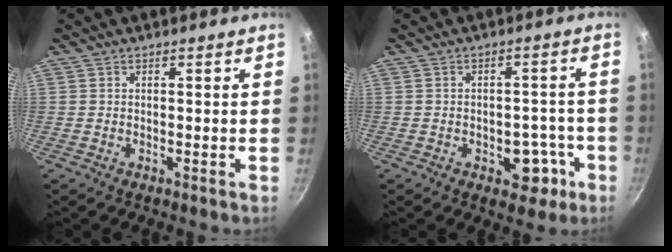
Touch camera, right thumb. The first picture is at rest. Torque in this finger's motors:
{"motor_torque": [2.75, 2.25, 1.70, -1.07, 0.49]}